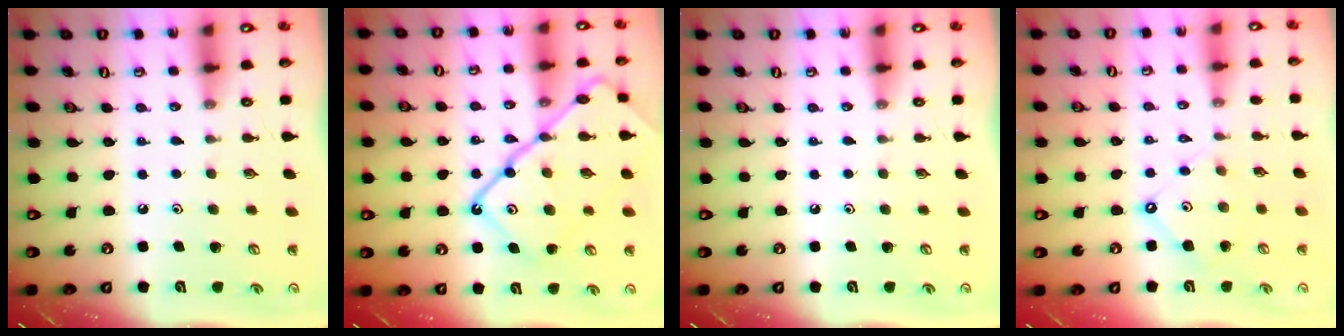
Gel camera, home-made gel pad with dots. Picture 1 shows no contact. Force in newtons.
{"total": 20.3, "press": 20.2, "slide": 1.8}
{"total": 0.0}
{"total": 7.6, "press": 7.5, "slide": 0.7}